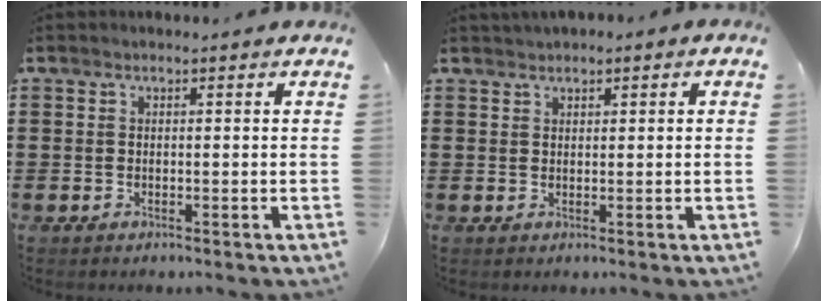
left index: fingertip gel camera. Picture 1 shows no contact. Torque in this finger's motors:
{"motor_torque": [2.14, 0.00, 0.36, 0.10]}